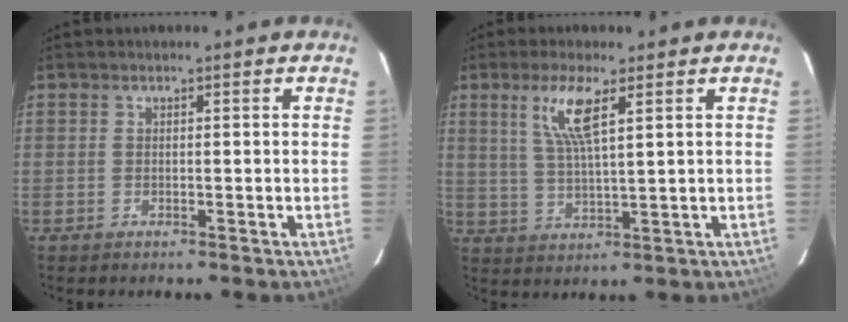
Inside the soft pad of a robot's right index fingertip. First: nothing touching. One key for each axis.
{"total": 7.1, "fx": 3.4, "fy": 0.9, "fz": 6.1, "tx": -0.124, "ty": -0.002, "tz": 0.070}